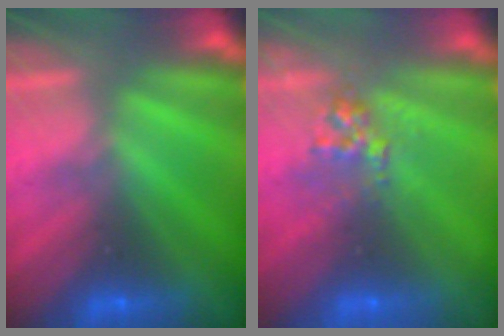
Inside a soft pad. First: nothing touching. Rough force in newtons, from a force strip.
{"total": 2.6}